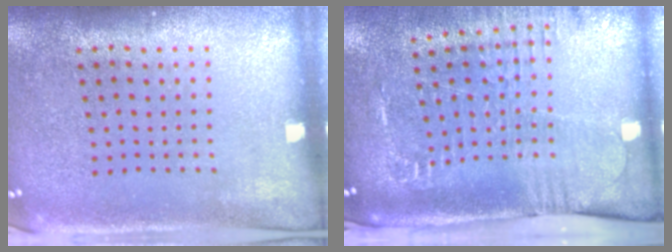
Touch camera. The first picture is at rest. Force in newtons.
{"total": 2.5, "press": 2.1, "slide": 1.3}